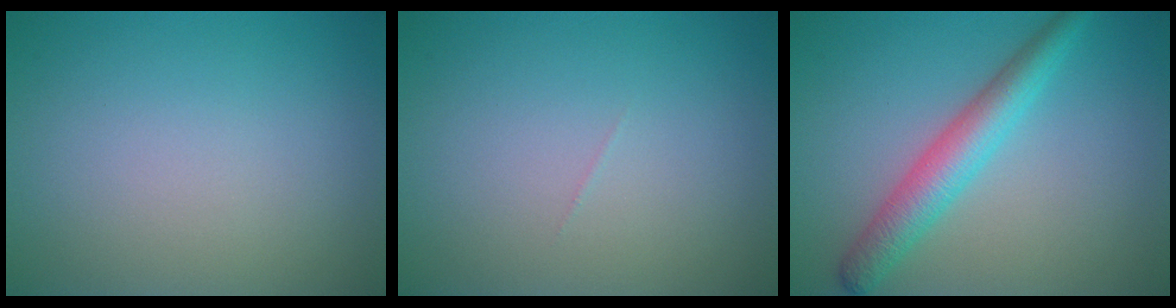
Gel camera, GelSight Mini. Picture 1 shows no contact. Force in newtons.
{"total": 0.0}
{"total": 4.2, "press": 4.2, "slide": 0.1}